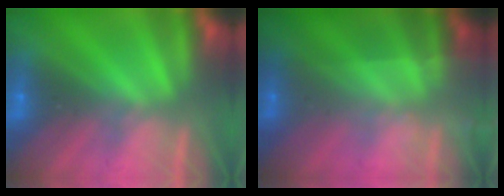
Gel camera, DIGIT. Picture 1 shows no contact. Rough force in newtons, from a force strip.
{"total": 1.8}